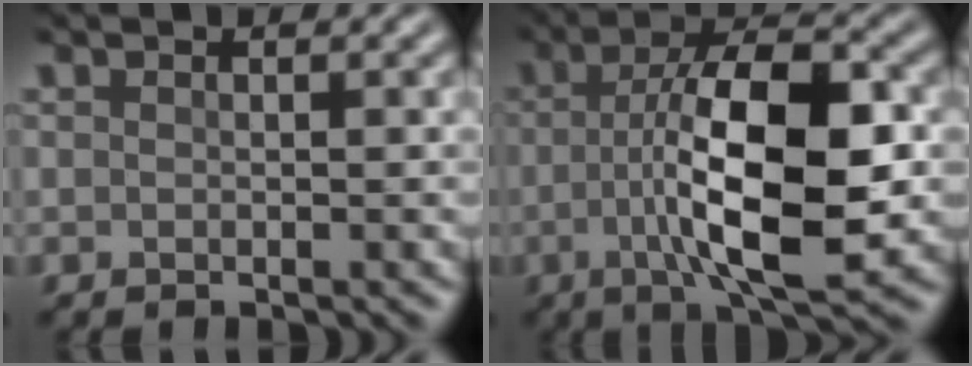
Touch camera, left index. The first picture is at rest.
{"total": 10.9, "force": [-1.2, 3.5, 10.2], "torque": [-0.163, 0.006, -0.025]}